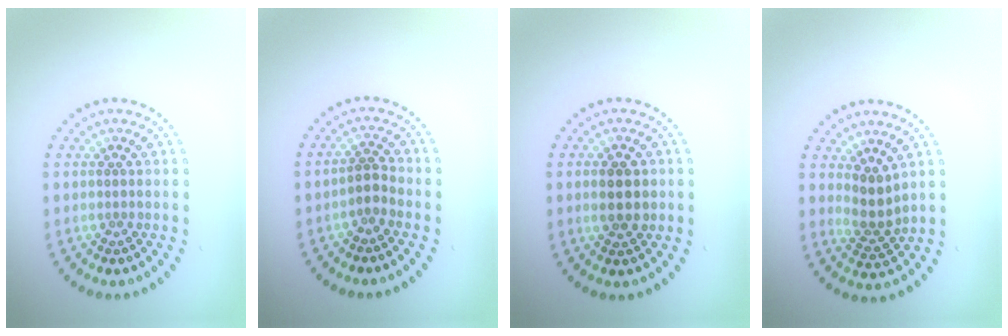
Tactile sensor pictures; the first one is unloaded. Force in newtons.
{"total": 1.7, "press": 1.4, "slide": 1.0}
{"total": 2.7, "press": 2.7, "slide": 0.2}
{"total": 2.5, "press": 2.0, "slide": 1.6}